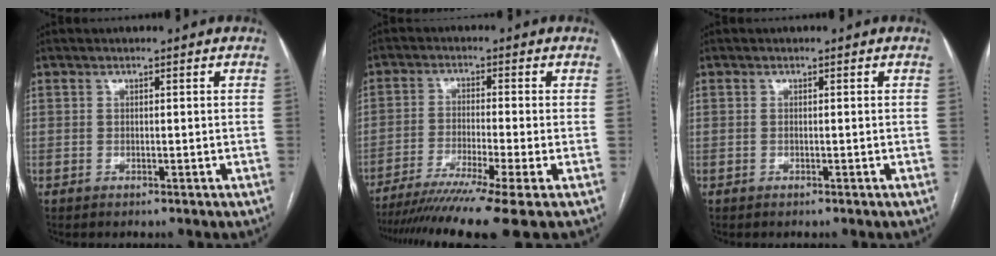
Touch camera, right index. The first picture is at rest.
{"total": 13.6, "force": [-10.4, -2.1, 8.5], "torque": [-0.137, -0.039, -0.164]}
{"total": 0.0}